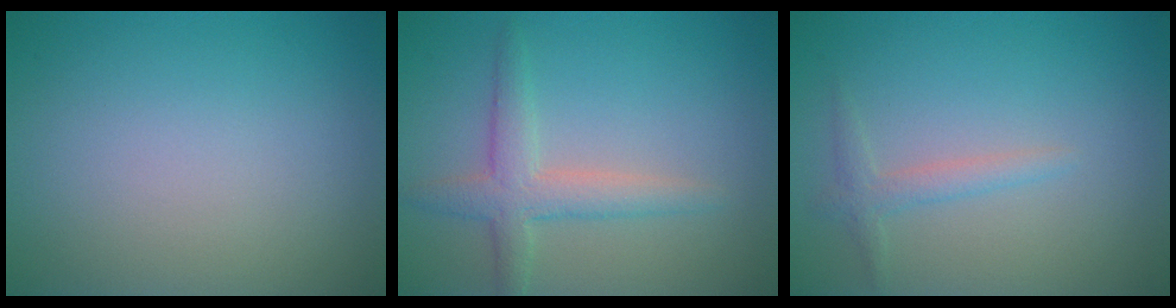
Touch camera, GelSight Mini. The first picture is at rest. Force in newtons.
{"total": 3.2, "press": 3.2, "slide": 0.2}
{"total": 1.5, "press": 1.5, "slide": 0.1}